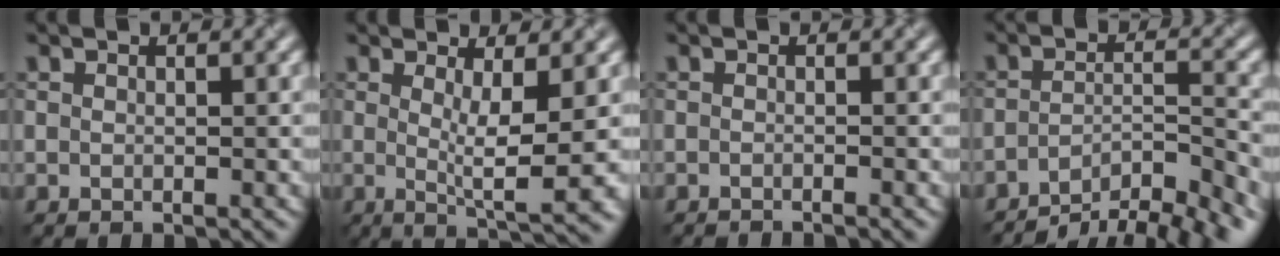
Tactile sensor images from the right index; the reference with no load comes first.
{"total": 5.5, "force": [0.3, 1.1, 5.3], "torque": [-0.076, -0.013, 0.008]}
{"total": 1.4, "force": [-1.2, 0.2, 0.7], "torque": [0.000, -0.004, -0.026]}
{"total": 7.7, "force": [-6.1, 2.0, 4.2], "torque": [-0.058, 0.002, -0.098]}